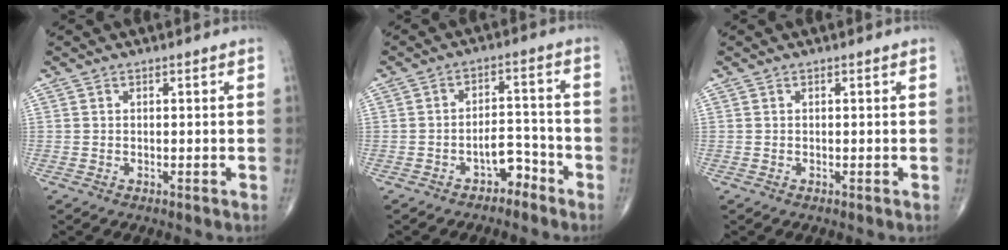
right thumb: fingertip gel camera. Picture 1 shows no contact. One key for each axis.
{"total": 5.2, "fx": -3.5, "fy": 3.0, "fz": 2.4, "tx": -0.015, "ty": 0.043, "tz": -0.055}
{"total": 0.0}